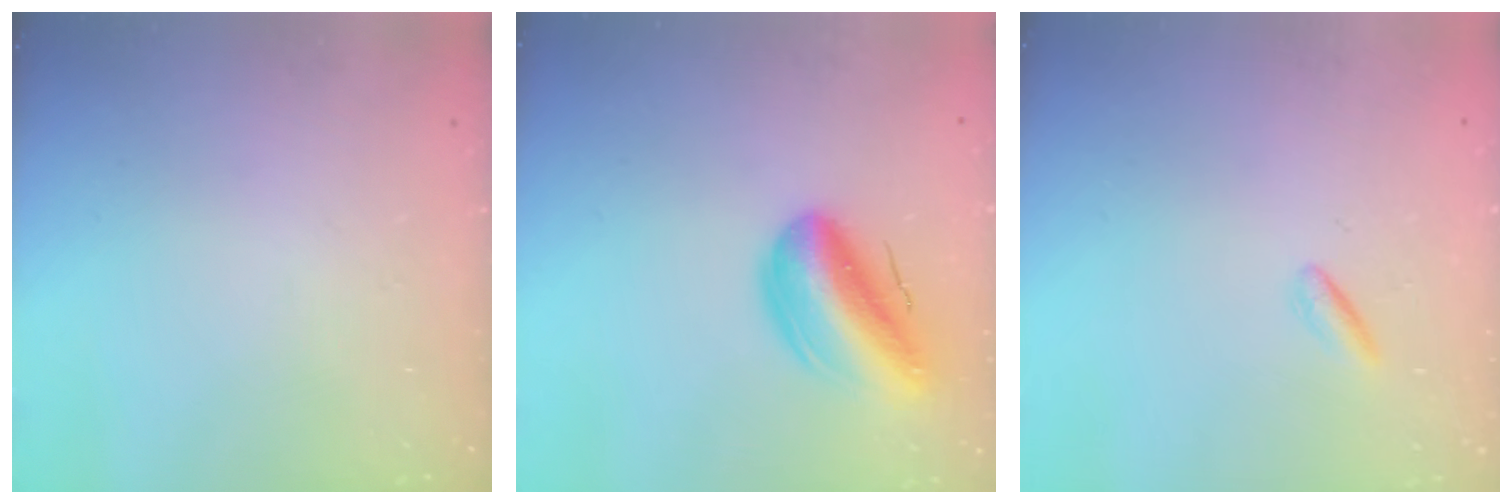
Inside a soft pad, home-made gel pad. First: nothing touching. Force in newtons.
{"total": 14.8, "press": 14.3, "slide": 4.0}
{"total": 0.7, "press": 0.4, "slide": 0.5}